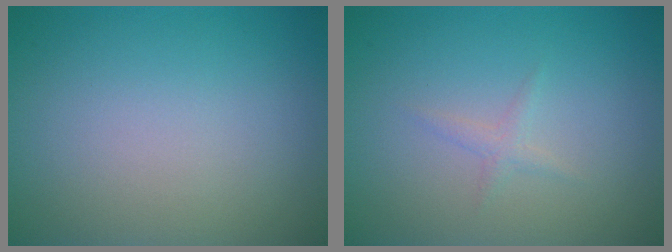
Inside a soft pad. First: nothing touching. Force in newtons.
{"total": 0.9, "press": 0.9, "slide": 0.1}